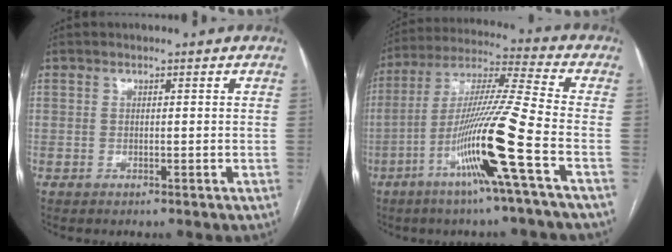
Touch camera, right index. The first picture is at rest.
{"total": 15.9, "force": [-6.2, -1.9, 14.5], "torque": [-0.281, -0.010, -0.119]}